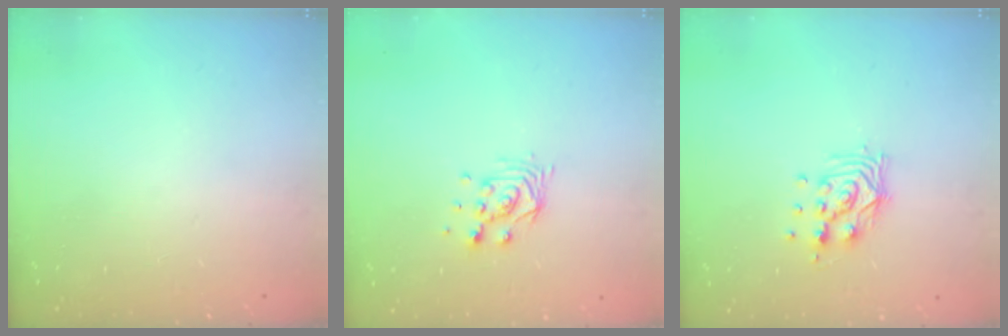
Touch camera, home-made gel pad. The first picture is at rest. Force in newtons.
{"total": 6.2, "press": 6.2, "slide": 0.1}
{"total": 10.7, "press": 10.7, "slide": 0.7}